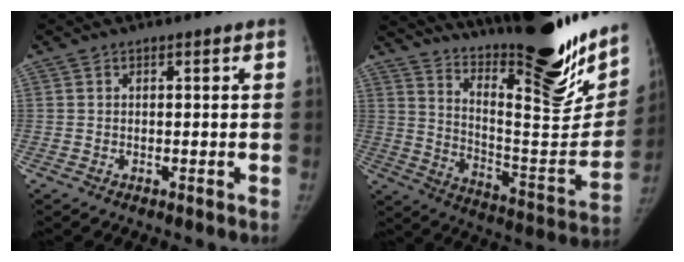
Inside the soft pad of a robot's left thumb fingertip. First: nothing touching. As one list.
[{"total": 33.7, "force": [25.2, 7.3, 21.1], "torque": [-0.301, -0.140, 0.369]}]